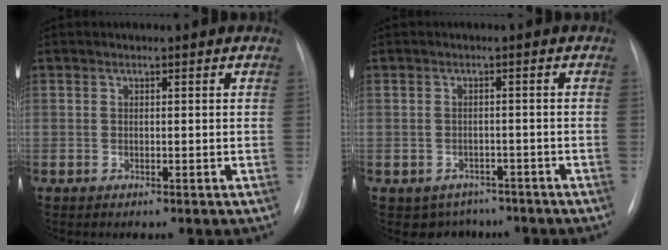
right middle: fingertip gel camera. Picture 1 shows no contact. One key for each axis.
{"total": 4.6, "fx": -3.5, "fy": 3.1, "fz": 0.1, "tx": 0.002, "ty": 0.015, "tz": -0.043}